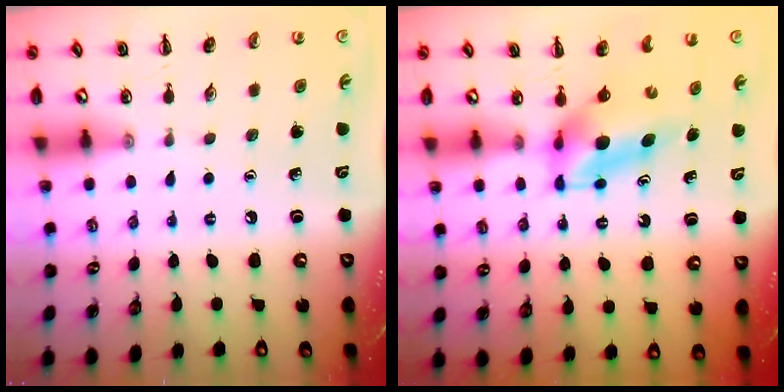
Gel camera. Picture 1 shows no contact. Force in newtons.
{"total": 5.7, "press": 5.6, "slide": 0.9}